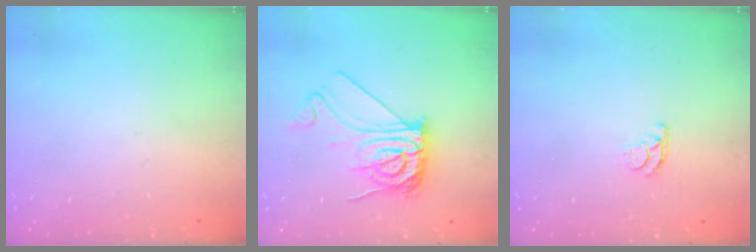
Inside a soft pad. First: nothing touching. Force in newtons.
{"total": 11.8, "press": 11.8, "slide": 1.2}
{"total": 4.6, "press": 4.6, "slide": 0.3}